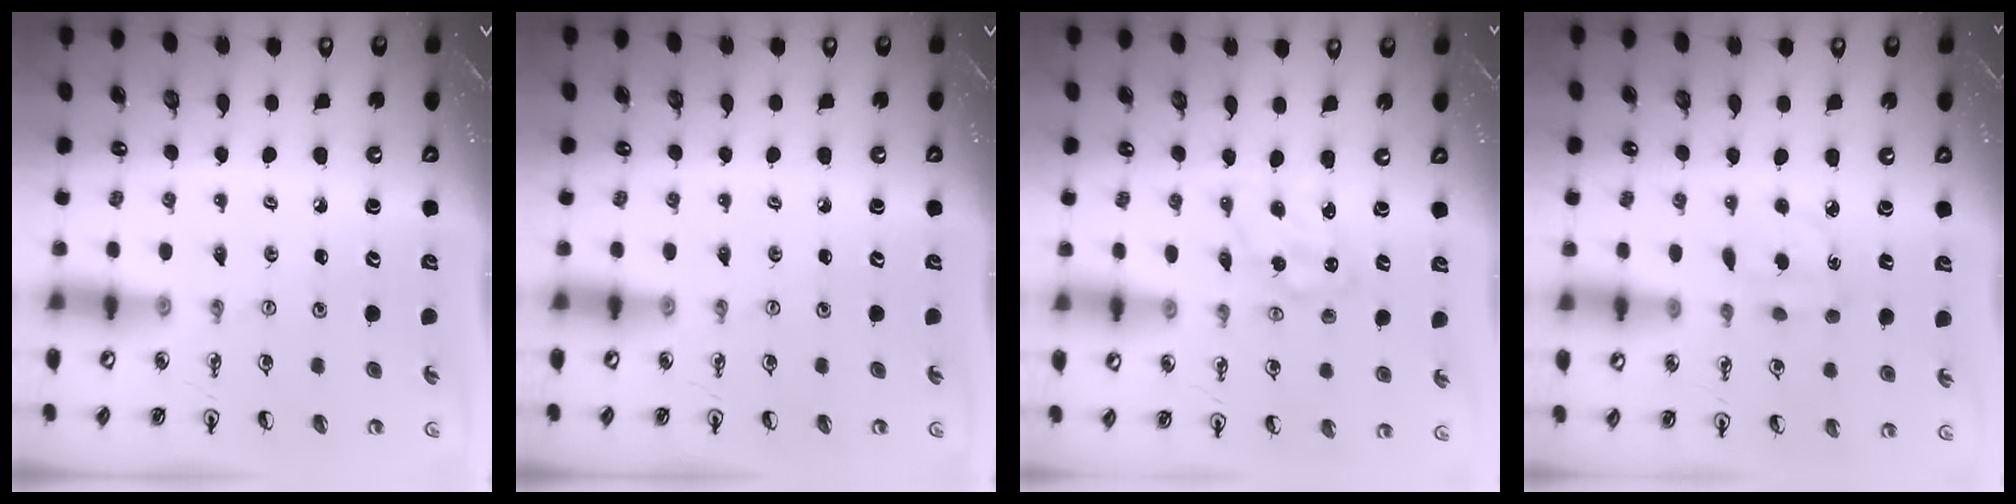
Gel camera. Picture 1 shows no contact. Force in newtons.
{"total": 0.0}
{"total": 1.7, "press": 1.7, "slide": 0.3}
{"total": 3.8, "press": 3.8, "slide": 0.5}